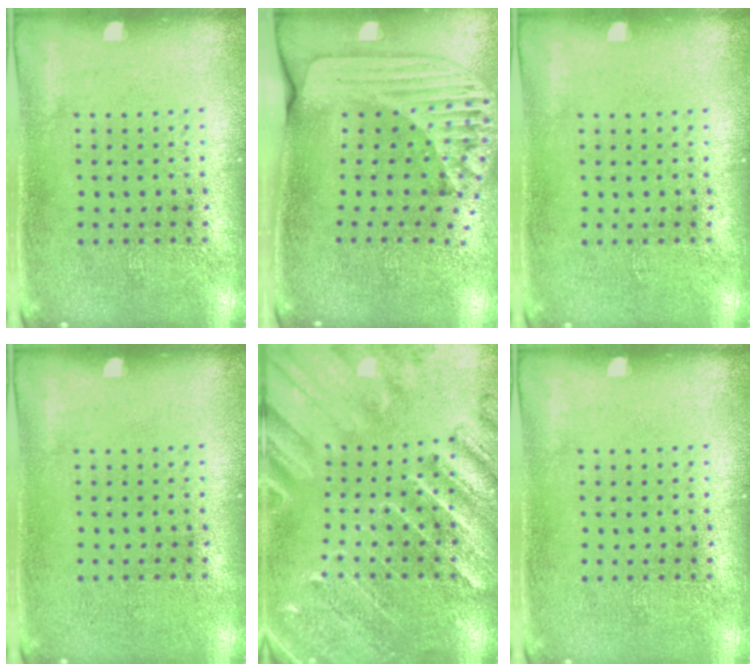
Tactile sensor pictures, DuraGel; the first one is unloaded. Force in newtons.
{"total": 2.4, "press": 1.7, "slide": 1.6}
{"total": 0.0}
{"total": 0.0}
{"total": 3.2, "press": 3.0, "slide": 1.1}
{"total": 0.0}